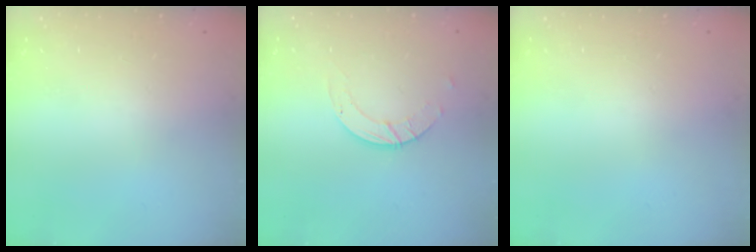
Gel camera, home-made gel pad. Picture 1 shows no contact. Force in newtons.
{"total": 3.6, "press": 3.6, "slide": 0.2}
{"total": 0.0}